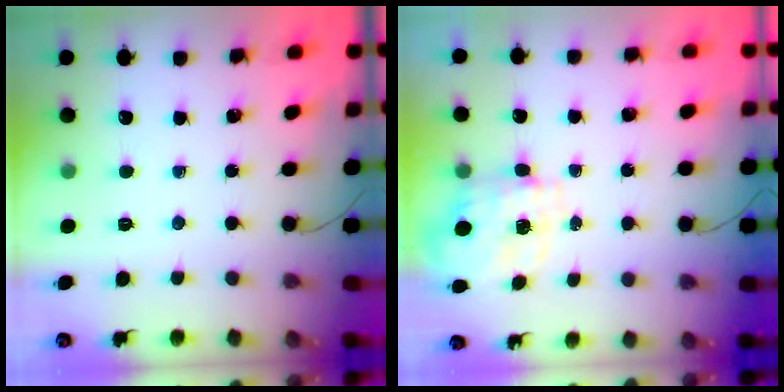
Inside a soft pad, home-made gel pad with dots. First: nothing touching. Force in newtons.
{"total": 3.4, "press": 3.2, "slide": 1.0}